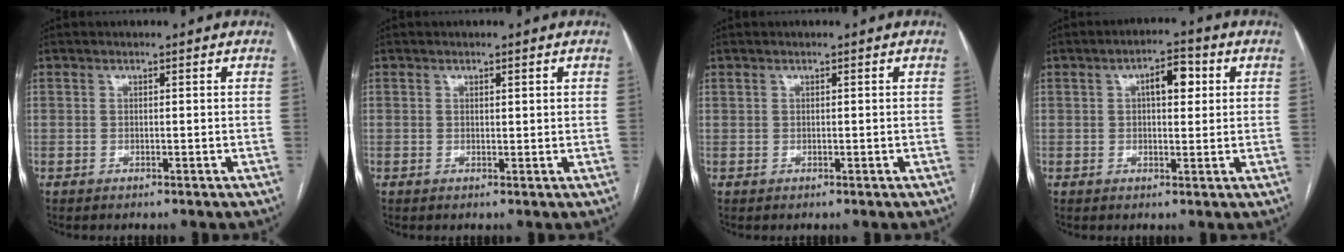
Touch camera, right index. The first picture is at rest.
{"total": 0.9, "force": [0.4, 0.3, 0.8], "torque": [-0.012, 0.000, 0.006]}
{"total": 0.0}
{"total": 5.2, "force": [1.4, 2.1, 4.5], "torque": [-0.070, 0.016, 0.021]}